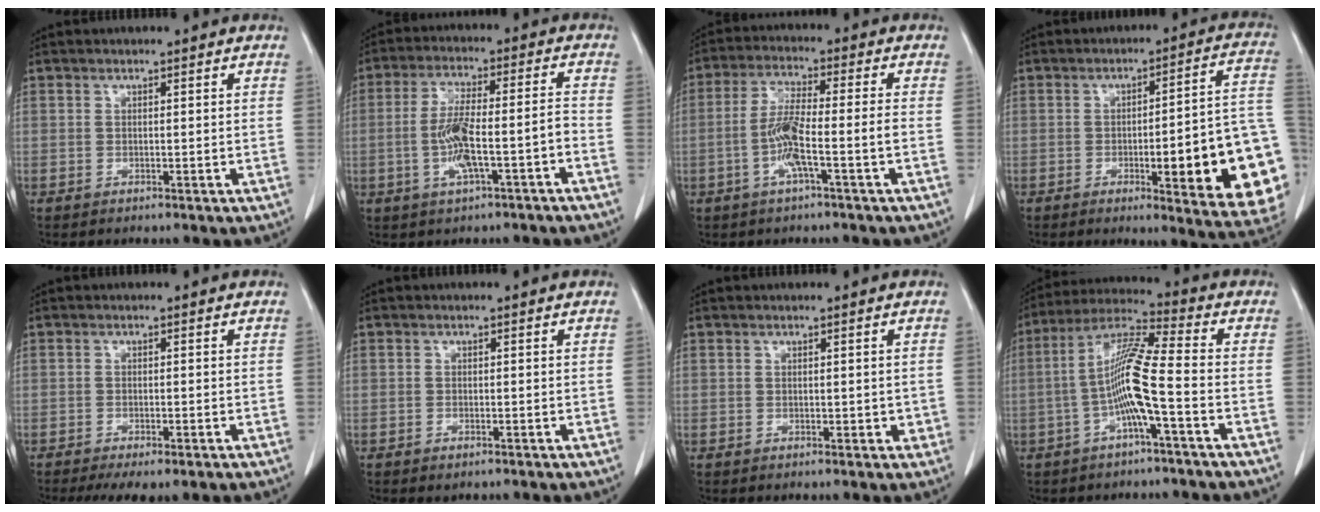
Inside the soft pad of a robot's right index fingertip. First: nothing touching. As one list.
[{"total": 9.2, "force": [-3.1, 1.4, 8.6], "torque": [-0.166, 0.017, -0.053]}, {"total": 7.3, "force": [-2.4, -0.1, 6.9], "torque": [-0.142, 0.008, -0.048]}, {"total": 20.6, "force": [-4.6, 2.8, 19.9], "torque": [-0.157, 0.018, -0.046]}, {"total": 5.3, "force": [-3.7, 1.6, 3.5], "torque": [-0.054, -0.013, -0.055]}, {"total": 0.8, "force": [-0.6, 0.3, 0.5], "torque": [-0.013, -0.002, -0.004]}, {"total": 1.6, "force": [0.0, 1.0, 1.2], "torque": [-0.013, 0.000, 0.002]}, {"total": 10.1, "force": [-2.5, 0.0, 9.7], "torque": [-0.195, 0.017, -0.055]}]